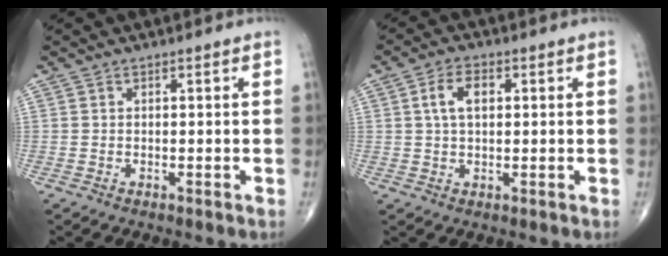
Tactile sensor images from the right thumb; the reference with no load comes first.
{"total": 5.3, "force": [1.2, 2.9, 4.2], "torque": [-0.079, 0.008, 0.021]}